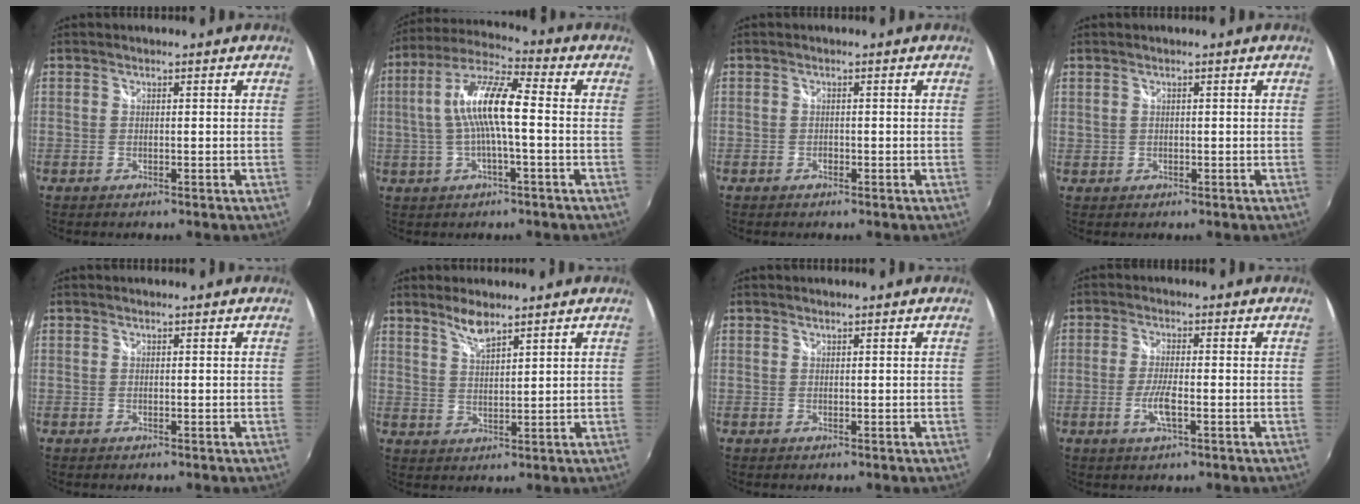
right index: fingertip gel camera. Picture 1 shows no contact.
{"total": 11.8, "force": [0.0, 2.3, 11.5], "torque": [-0.225, 0.017, -0.003]}
{"total": 0.7, "force": [-0.4, 0.5, 0.2], "torque": [-0.005, -0.003, -0.007]}
{"total": 0.8, "force": [0.3, 0.8, 0.2], "torque": [-0.003, 0.001, 0.006]}
{"total": 0.0}
{"total": 4.1, "force": [3.3, 0.6, 2.3], "torque": [-0.043, 0.002, 0.064]}
{"total": 0.0}
{"total": 4.5, "force": [-1.6, 0.7, 4.2], "torque": [-0.088, -0.007, -0.032]}